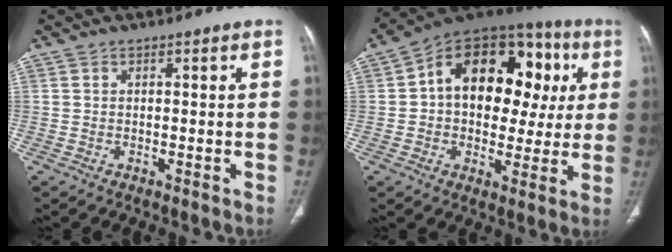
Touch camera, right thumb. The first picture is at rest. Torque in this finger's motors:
{"motor_torque": [-0.63, 1.64, 0.74, 0.56, 0.41]}